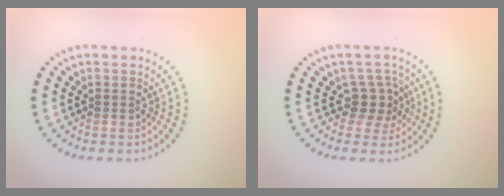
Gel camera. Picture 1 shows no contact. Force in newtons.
{"total": 2.5, "press": 2.0, "slide": 1.5}